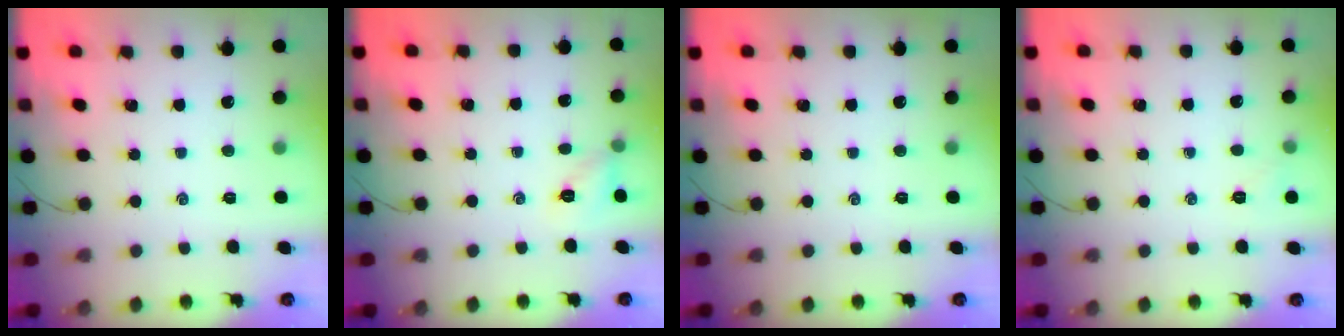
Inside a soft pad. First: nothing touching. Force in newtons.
{"total": 6.3, "press": 6.2, "slide": 0.7}
{"total": 0.0}
{"total": 3.7, "press": 3.6, "slide": 1.0}